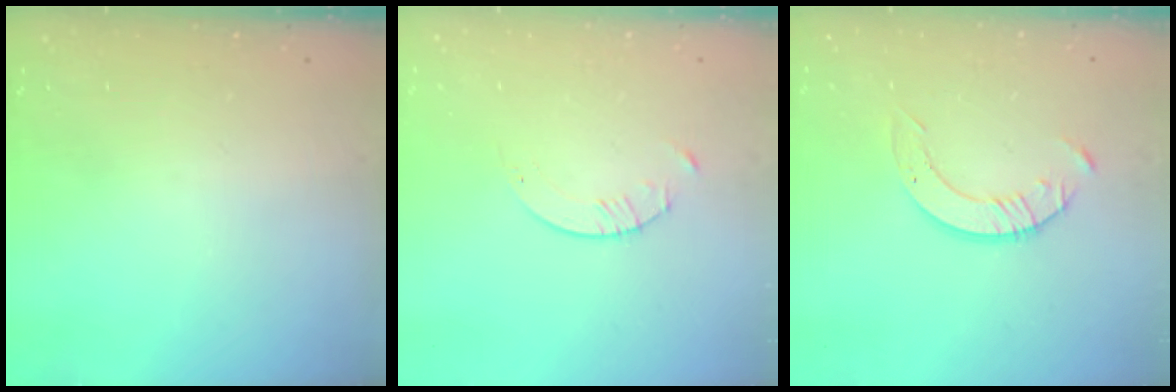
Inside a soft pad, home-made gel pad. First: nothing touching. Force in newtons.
{"total": 2.1, "press": 2.1, "slide": 0.3}
{"total": 4.2, "press": 4.2, "slide": 0.5}